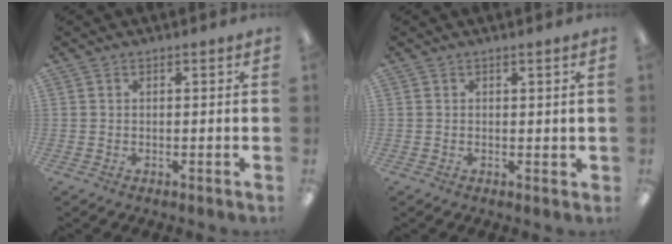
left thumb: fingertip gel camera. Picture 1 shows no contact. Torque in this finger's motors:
{"motor_torque": [0.01, 0.19, 0.46, -0.05, 0.00]}